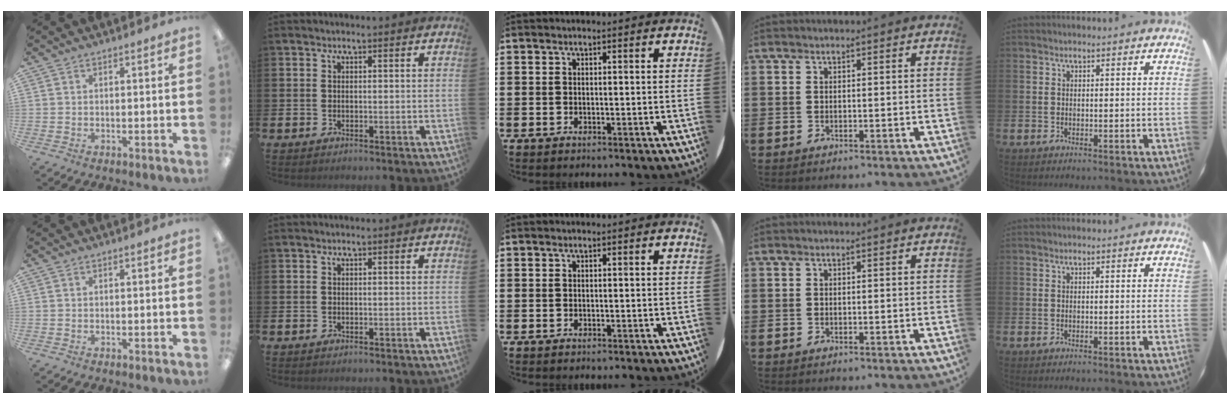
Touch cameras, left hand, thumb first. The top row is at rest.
{}